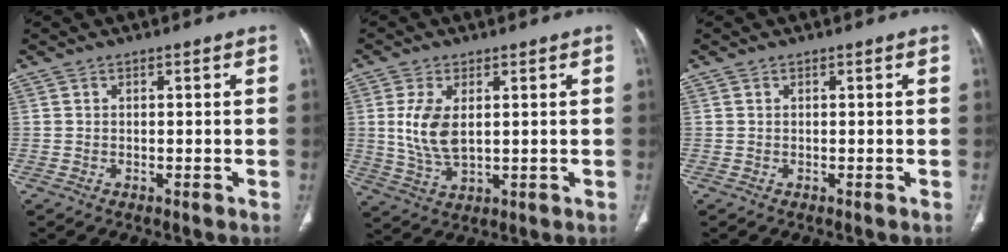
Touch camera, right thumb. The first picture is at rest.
{"total": 8.0, "force": [1.4, 4.2, 6.7], "torque": [-0.138, -0.013, 0.037]}
{"total": 0.0}